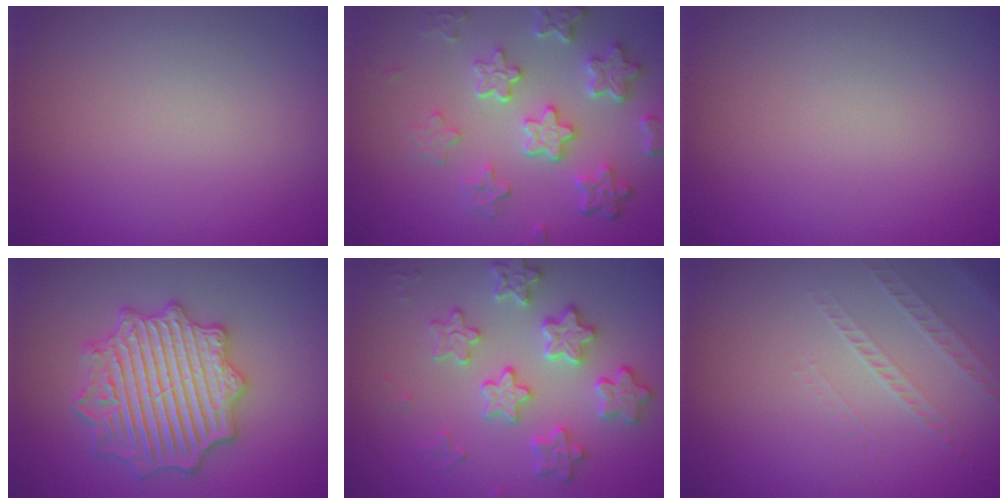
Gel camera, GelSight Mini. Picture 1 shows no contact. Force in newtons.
{"total": 5.9, "press": 4.4, "slide": 4.0}
{"total": 0.0}
{"total": 6.2, "press": 6.1, "slide": 1.0}
{"total": 3.8, "press": 3.8, "slide": 0.3}
{"total": 1.3, "press": 0.9, "slide": 0.9}